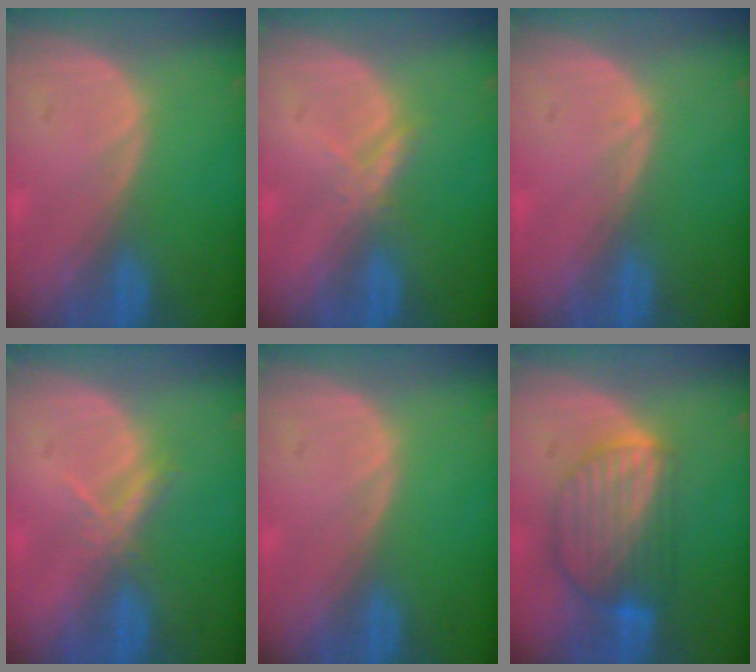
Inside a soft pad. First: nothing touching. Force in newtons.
{"total": 2.1, "press": 2.1, "slide": 0.2}
{"total": 0.8, "press": 0.7, "slide": 0.1}
{"total": 2.6, "press": 2.5, "slide": 0.9}
{"total": 0.0}
{"total": 8.8, "press": 7.7, "slide": 4.2}